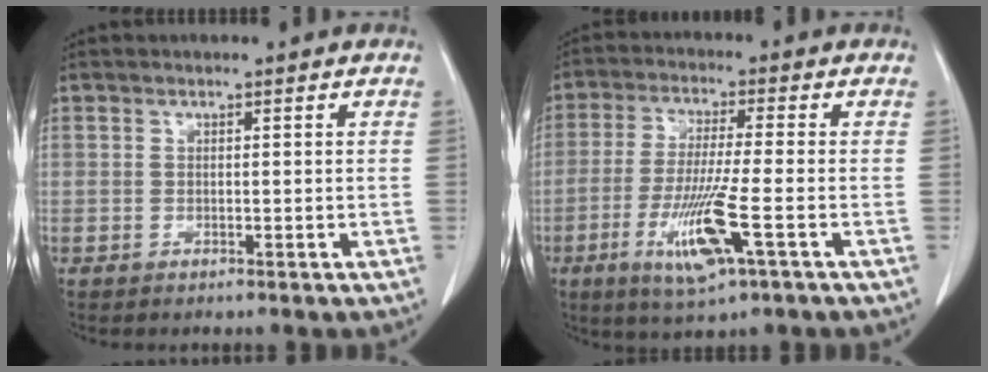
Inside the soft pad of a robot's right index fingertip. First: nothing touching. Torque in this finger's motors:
{"motor_torque": [0.43, -0.24, 0.18, 0.09]}